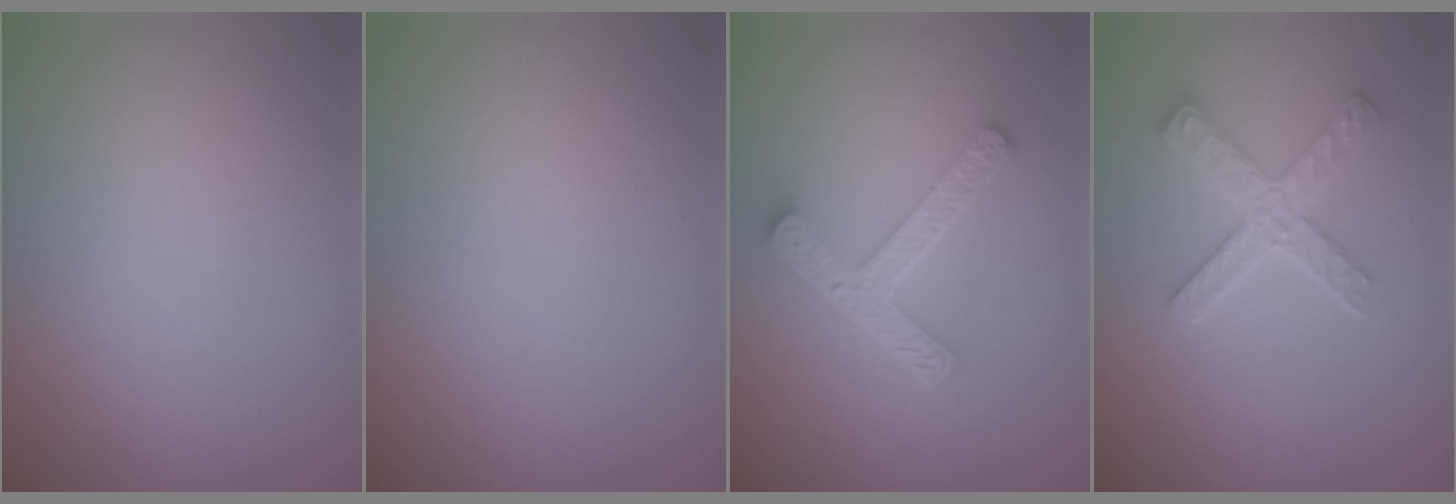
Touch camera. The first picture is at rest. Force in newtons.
{"total": 0.0}
{"total": 4.7, "press": 3.6, "slide": 3.1}
{"total": 2.9, "press": 2.9, "slide": 0.1}